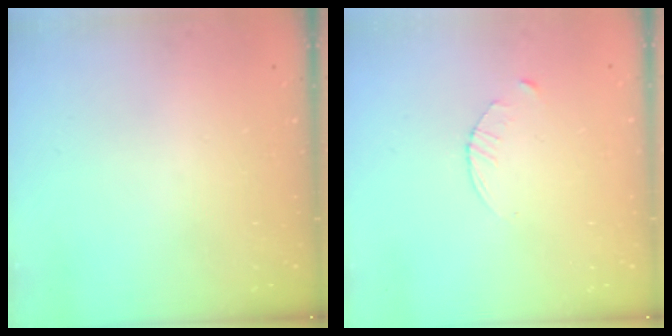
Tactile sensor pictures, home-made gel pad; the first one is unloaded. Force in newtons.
{"total": 2.9, "press": 2.9, "slide": 0.4}